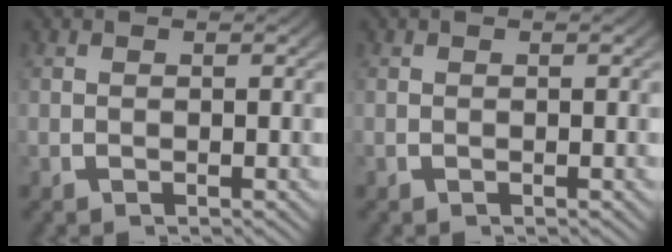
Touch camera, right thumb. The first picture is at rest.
{"total": 0.0}